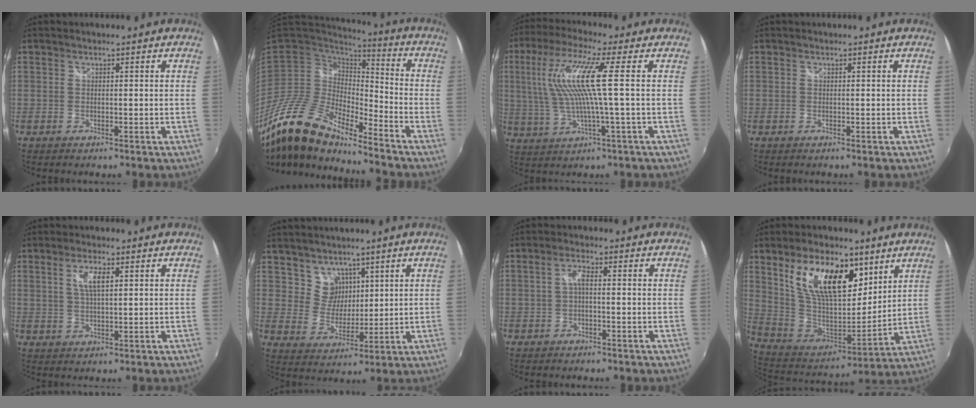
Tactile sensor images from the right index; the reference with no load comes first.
{"total": 17.3, "force": [-13.8, 4.3, 9.6], "torque": [-0.187, -0.025, -0.271]}
{"total": 11.7, "force": [1.4, -0.1, 11.6], "torque": [-0.225, 0.003, 0.032]}
{"total": 0.0}
{"total": 4.7, "force": [1.7, 1.4, 4.1], "torque": [-0.077, 0.002, 0.032]}
{"total": 6.1, "force": [3.8, 4.7, 0.7], "torque": [-0.002, 0.007, 0.075]}
{"total": 1.6, "force": [-0.1, 0.5, 1.5], "torque": [-0.031, 0.006, -0.005]}
{"total": 21.2, "force": [9.8, 10.9, 15.3], "torque": [-0.294, 0.013, 0.190]}